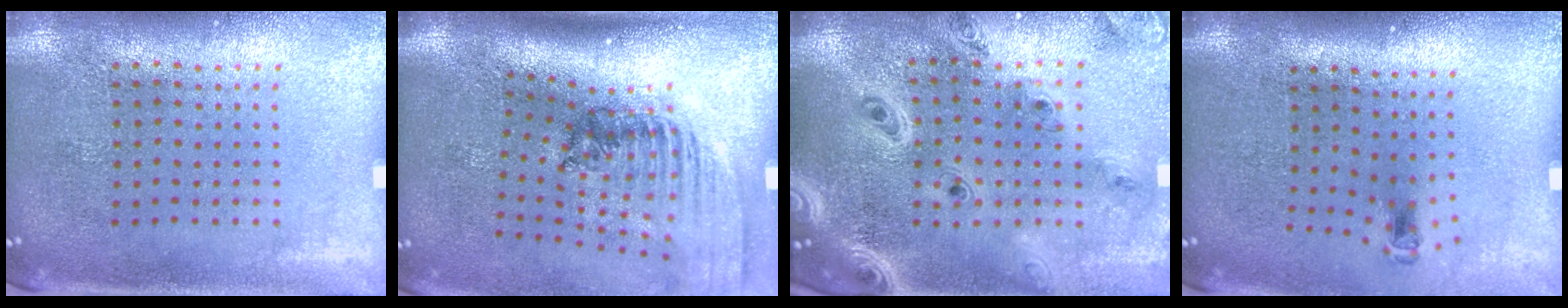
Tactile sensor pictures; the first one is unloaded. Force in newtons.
{"total": 1.8, "press": 1.4, "slide": 1.2}
{"total": 2.5, "press": 2.2, "slide": 1.1}
{"total": 0.7, "press": 0.4, "slide": 0.6}